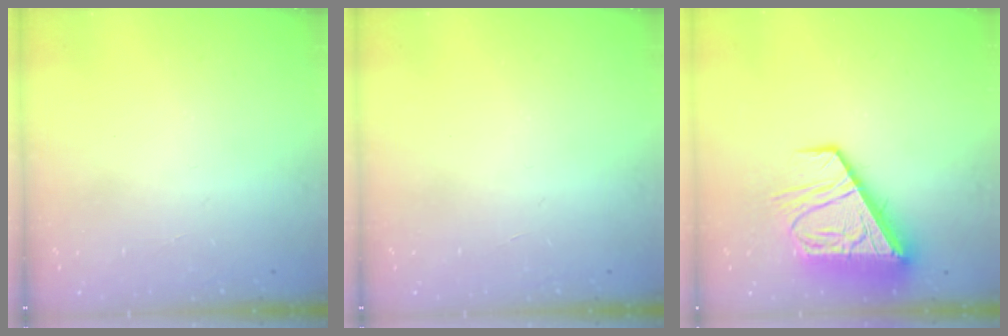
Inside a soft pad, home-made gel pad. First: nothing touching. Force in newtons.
{"total": 0.0}
{"total": 13.6, "press": 13.5, "slide": 1.7}